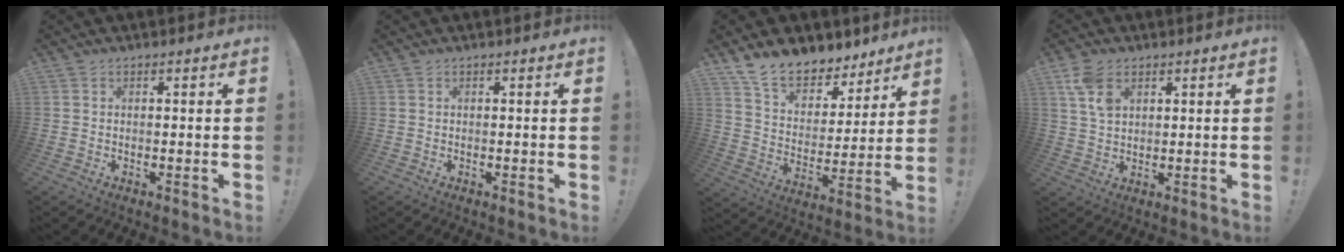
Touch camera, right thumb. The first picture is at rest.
{"total": 0.0}
{"total": 13.2, "force": [11.0, 6.0, 4.2], "torque": [-0.087, -0.087, 0.204]}
{"total": 7.5, "force": [3.5, 4.5, 4.8], "torque": [-0.096, -0.007, 0.070]}